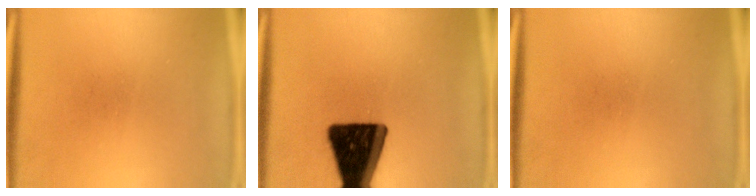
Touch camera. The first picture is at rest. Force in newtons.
{"total": 18.7}
{"total": 0.0}